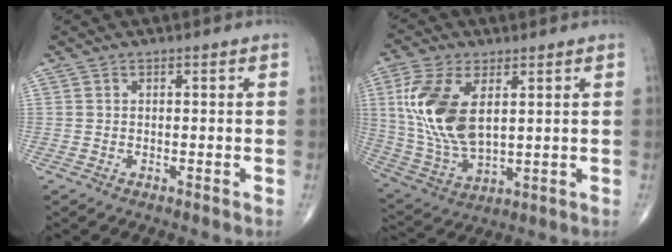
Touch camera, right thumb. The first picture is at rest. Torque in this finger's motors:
{"motor_torque": [1.37, 2.15, 1.58, 0.48, 0.57]}